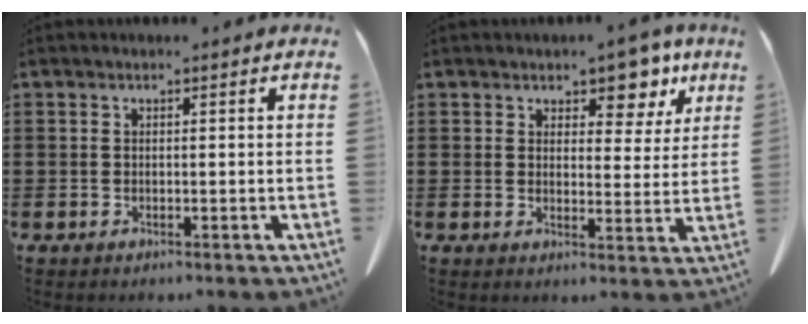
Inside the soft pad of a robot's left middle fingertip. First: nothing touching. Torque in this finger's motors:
{"motor_torque": [0.02, 0.08, 0.22, 0.02]}